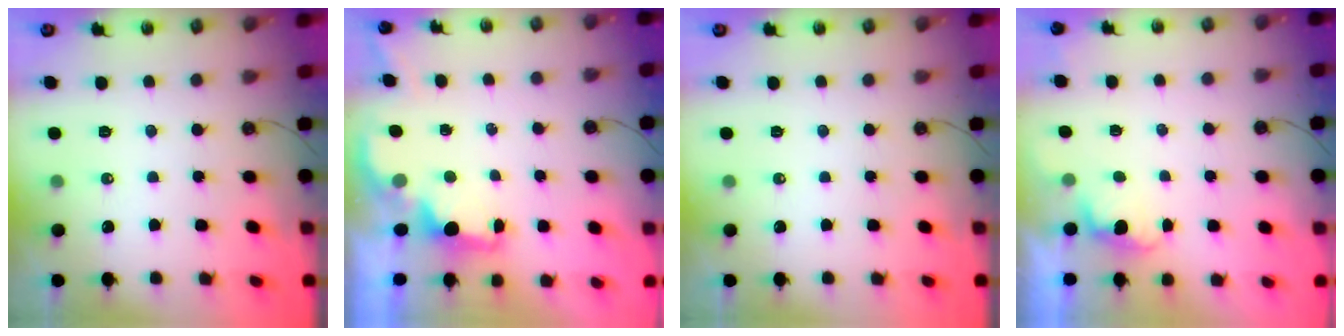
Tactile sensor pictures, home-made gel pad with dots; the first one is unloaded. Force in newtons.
{"total": 1.8, "press": 1.6, "slide": 0.8}
{"total": 0.0}
{"total": 1.3, "press": 1.0, "slide": 0.8}